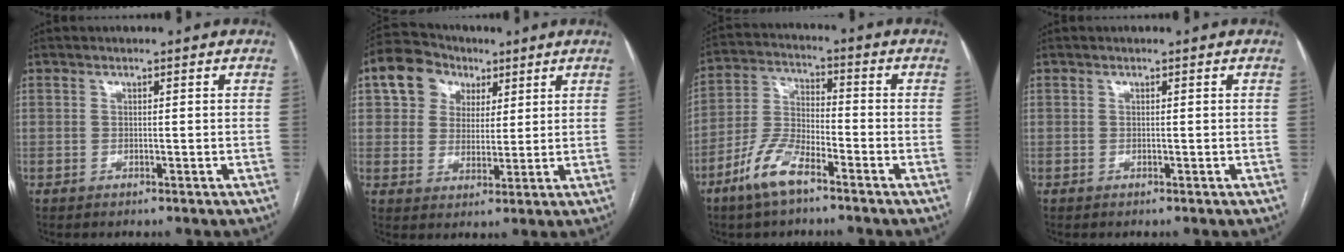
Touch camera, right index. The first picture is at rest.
{"total": 8.3, "force": [3.8, 6.9, 2.7], "torque": [-0.056, 0.035, 0.067]}
{"total": 8.7, "force": [-5.6, 2.9, 6.0], "torque": [-0.136, -0.002, -0.114]}
{"total": 0.0}